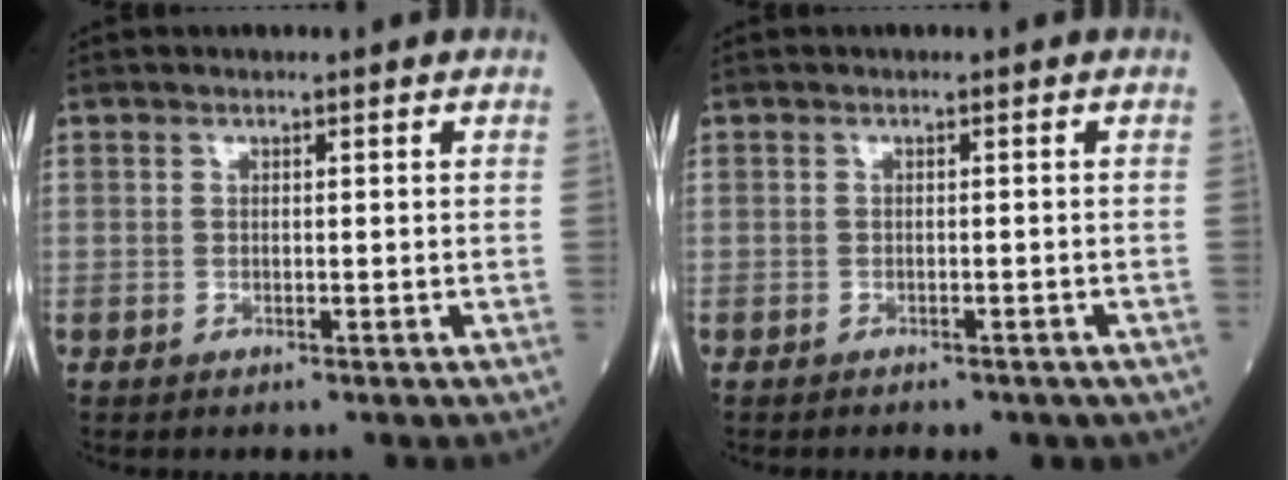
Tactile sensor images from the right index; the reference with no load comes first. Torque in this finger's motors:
{"motor_torque": [1.06, -1.08, 0.12, 0.04]}